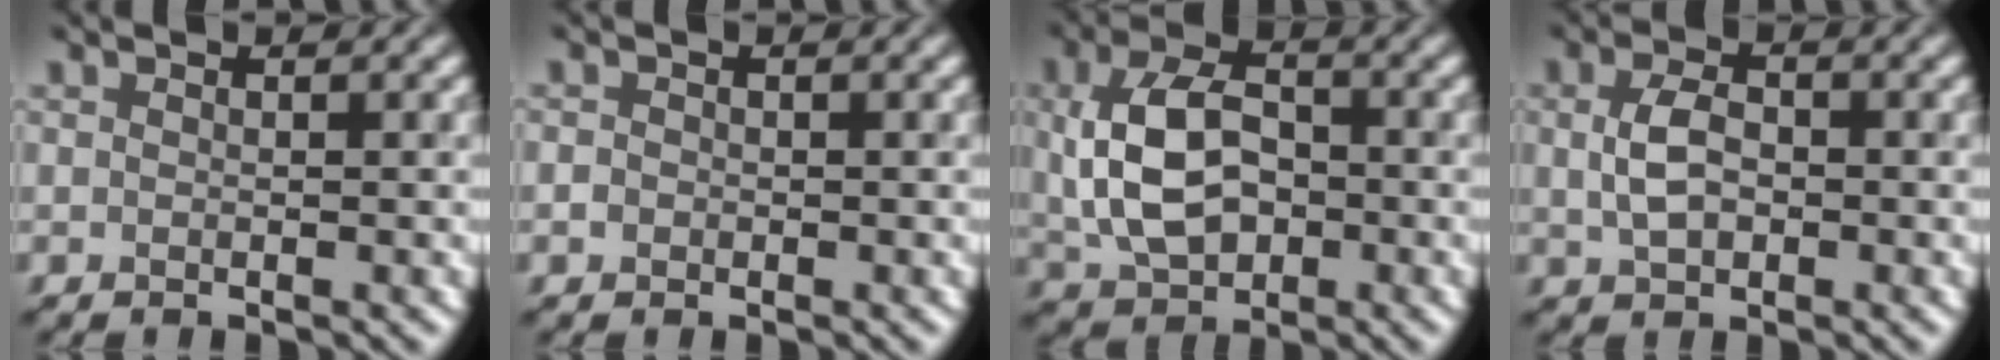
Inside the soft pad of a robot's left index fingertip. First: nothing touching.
{"total": 0.6, "force": [-0.3, 0.5, -0.2], "torque": [0.004, -0.001, -0.007]}
{"total": 7.1, "force": [0.0, 4.9, 5.1], "torque": [-0.111, 0.001, 0.001]}
{"total": 2.8, "force": [0.1, 2.0, 2.0], "torque": [-0.046, 0.001, 0.002]}